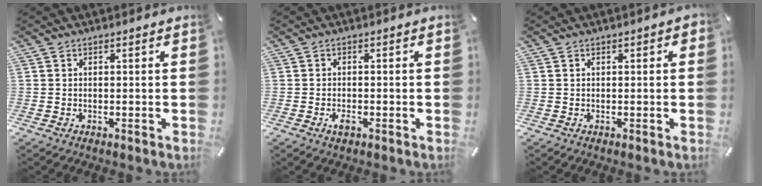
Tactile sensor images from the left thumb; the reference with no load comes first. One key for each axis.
{"total": 2.0, "fx": -1.0, "fy": 1.0, "fz": 1.3, "tx": -0.032, "ty": 0.000, "tz": -0.020}
{"total": 0.5, "fx": 0.0, "fy": 0.3, "fz": 0.5, "tx": -0.008, "ty": 0.003, "tz": -0.001}